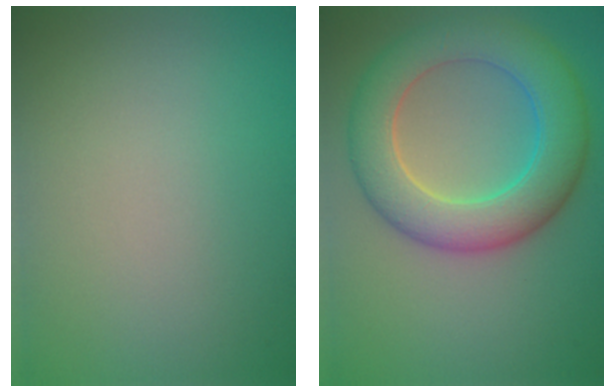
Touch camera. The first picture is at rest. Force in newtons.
{"total": 7.9, "press": 7.9, "slide": 0.5}